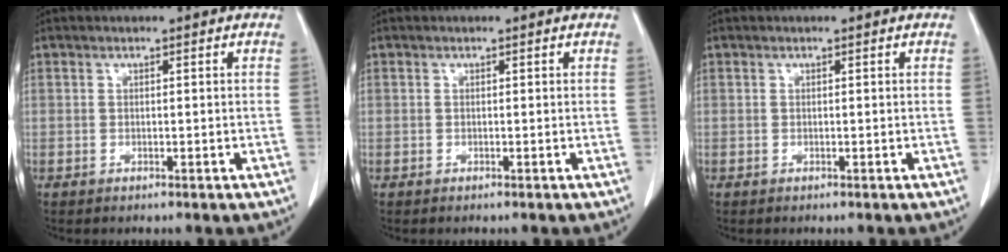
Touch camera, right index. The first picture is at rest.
{"total": 0.0}
{"total": 0.0}